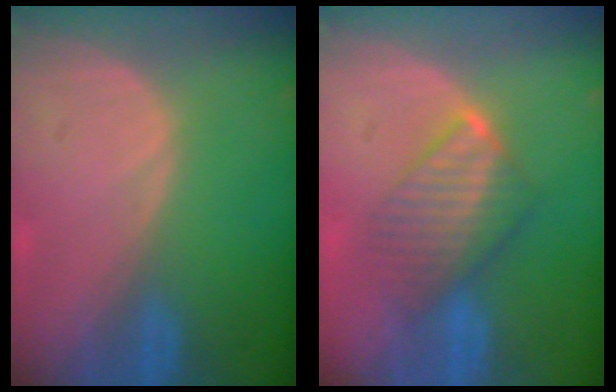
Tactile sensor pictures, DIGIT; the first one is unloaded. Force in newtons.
{"total": 6.4, "press": 6.3, "slide": 0.8}